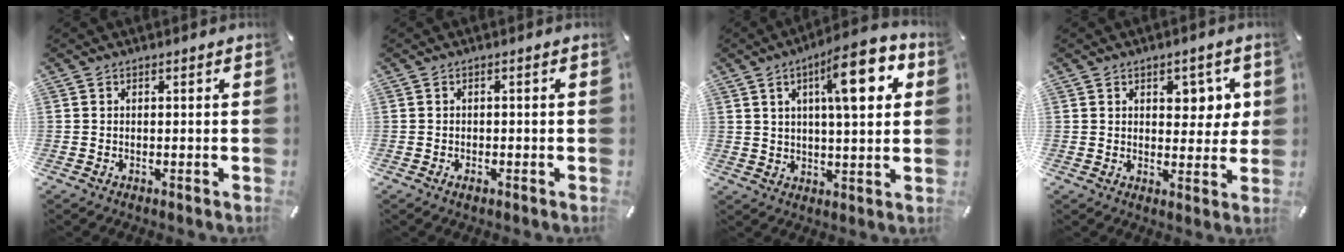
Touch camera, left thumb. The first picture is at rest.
{"total": 1.4, "force": [-0.7, 0.6, 1.1], "torque": [-0.020, 0.002, -0.013]}
{"total": 15.5, "force": [6.3, 5.7, 12.9], "torque": [-0.177, -0.017, 0.096]}
{"total": 5.7, "force": [2.4, 3.7, 3.5], "torque": [-0.032, -0.008, 0.032]}